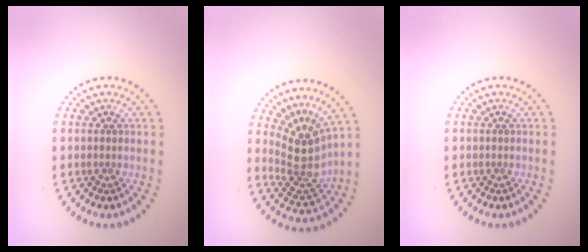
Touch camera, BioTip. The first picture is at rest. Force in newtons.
{"total": 4.2, "press": 3.2, "slide": 2.7}
{"total": 0.0}